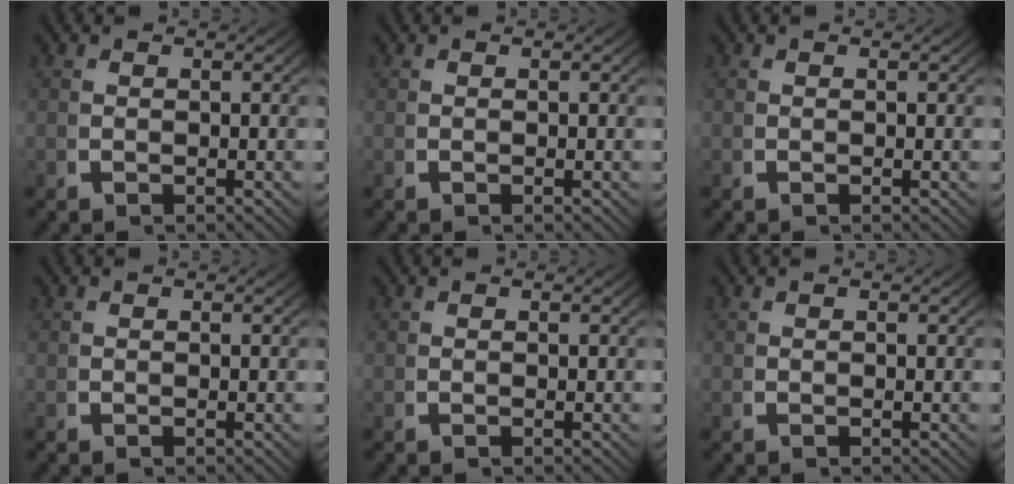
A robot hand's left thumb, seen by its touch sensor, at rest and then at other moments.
{"total": 0.0}
{"total": 0.0}
{"total": 0.0}
{"total": 0.0}
{"total": 0.0}